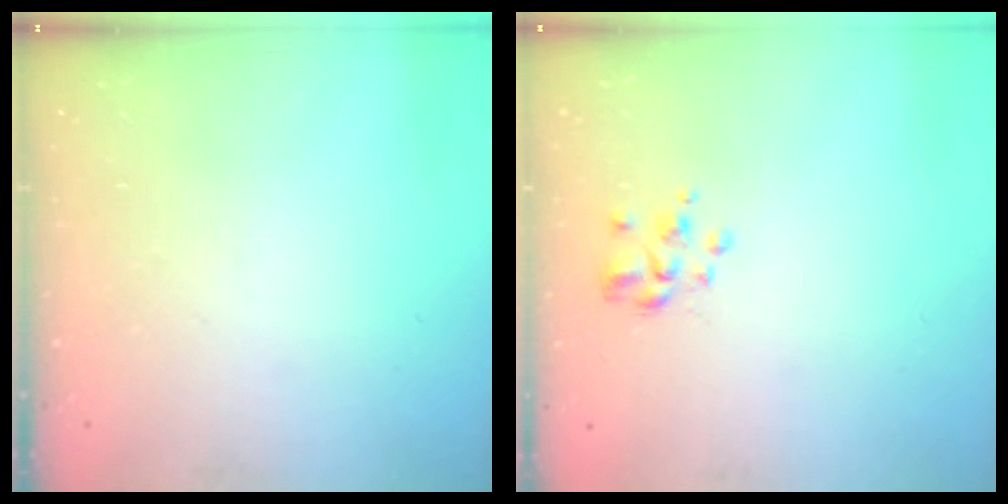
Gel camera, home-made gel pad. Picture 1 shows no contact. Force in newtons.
{"total": 2.7, "press": 2.6, "slide": 0.6}